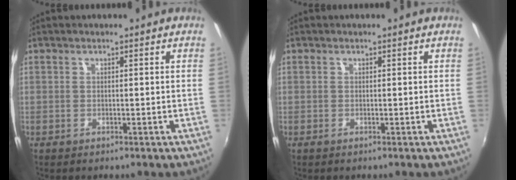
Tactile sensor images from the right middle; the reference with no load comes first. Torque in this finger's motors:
{"motor_torque": [0.37, -0.09, 0.05, 0.00]}